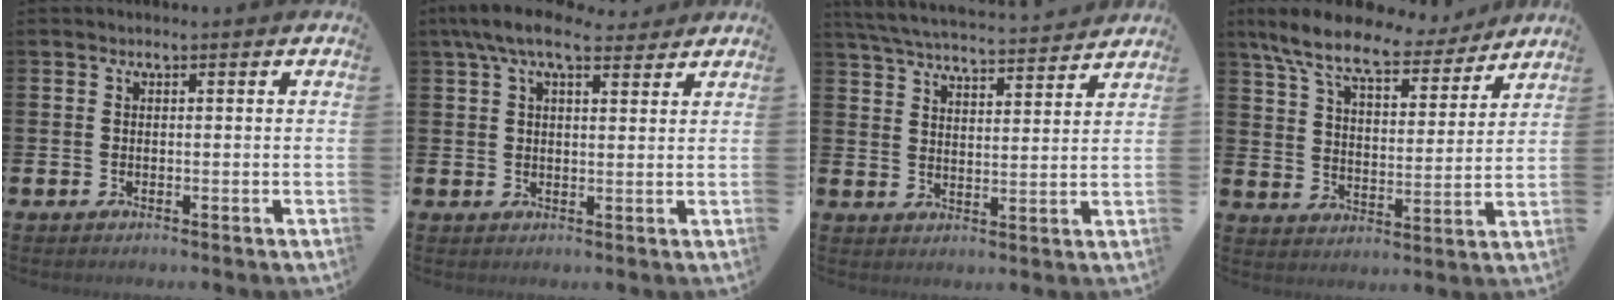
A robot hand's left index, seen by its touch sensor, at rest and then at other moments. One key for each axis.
{"total": 6.2, "fx": 5.1, "fy": 2.1, "fz": 2.9, "tx": -0.054, "ty": -0.015, "tz": 0.090}
{"total": 6.0, "fx": 5.8, "fy": 0.4, "fz": 1.3, "tx": -0.052, "ty": -0.038, "tz": 0.103}
{"total": 10.4, "fx": 8.9, "fy": 2.7, "fz": 4.6, "tx": -0.118, "ty": -0.049, "tz": 0.151}